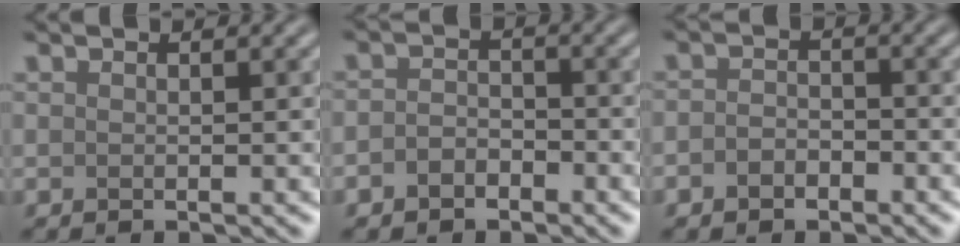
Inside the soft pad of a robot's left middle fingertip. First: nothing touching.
{"total": 2.2, "force": [-1.3, 1.5, 1.0], "torque": [-0.017, 0.004, -0.030]}
{"total": 2.0, "force": [-1.1, 1.3, 1.0], "torque": [-0.020, 0.002, -0.025]}